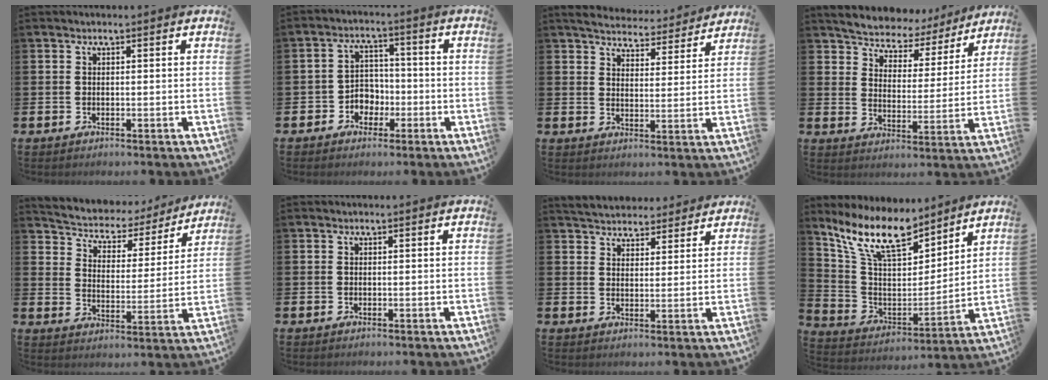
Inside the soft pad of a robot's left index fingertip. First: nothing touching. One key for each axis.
{"total": 3.7, "fx": -1.6, "fy": 3.2, "fz": 1.0, "tx": -0.037, "ty": 0.002, "tz": -0.037}
{"total": 5.1, "fx": 4.9, "fy": 1.0, "fz": 0.4, "tx": -0.029, "ty": -0.038, "tz": 0.085}
{"total": 6.2, "fx": 6.0, "fy": 1.7, "fz": 0.4, "tx": -0.038, "ty": -0.053, "tz": 0.102}
{"total": 4.8, "fx": 4.4, "fy": 1.9, "fz": 0.4, "tx": -0.042, "ty": -0.039, "tz": 0.069}
{"total": 0.0}
{"total": 4.6, "fx": 4.5, "fy": 1.0, "fz": -0.1, "tx": -0.015, "ty": -0.025, "tz": 0.081}
{"total": 12.0, "fx": 10.2, "fy": 3.8, "fz": 5.2, "tx": -0.142, "ty": -0.054, "tz": 0.184}